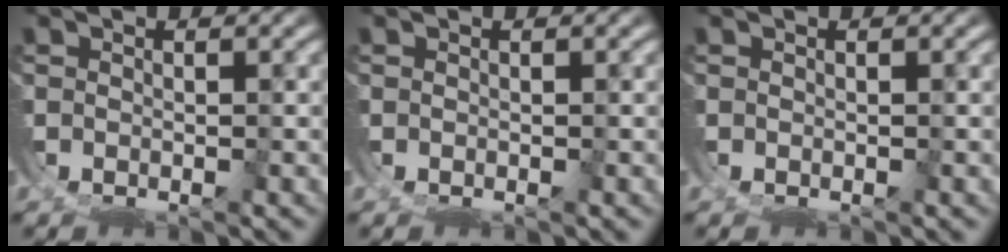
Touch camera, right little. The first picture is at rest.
{"total": 0.0}
{"total": 0.0}